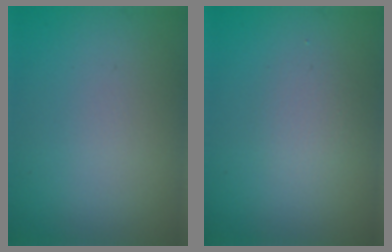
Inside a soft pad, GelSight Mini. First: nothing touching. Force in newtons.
{"total": 1.5, "press": 1.5, "slide": 0.1}